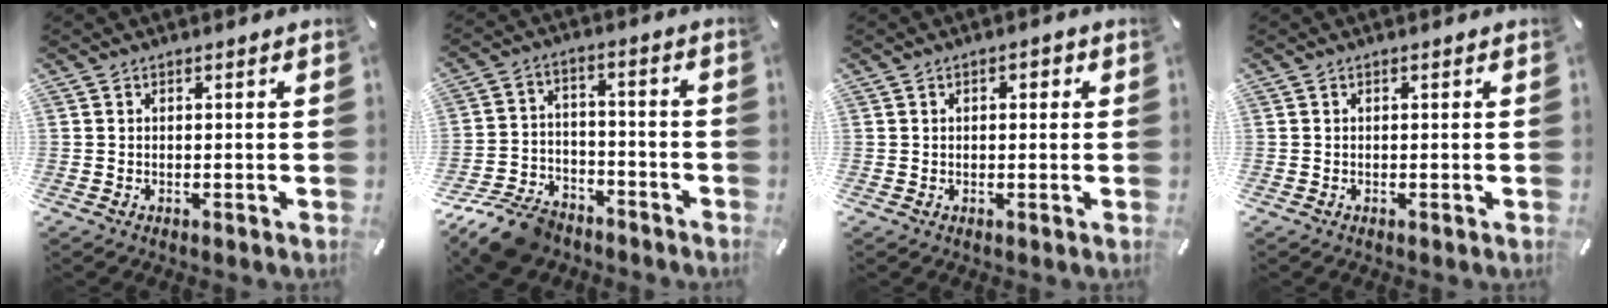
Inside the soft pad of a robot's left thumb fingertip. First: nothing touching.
{"total": 12.0, "force": [-9.1, 6.3, 4.7], "torque": [-0.082, 0.064, -0.169]}
{"total": 1.8, "force": [0.1, 1.1, 1.4], "torque": [-0.019, 0.004, -0.002]}
{"total": 0.0}